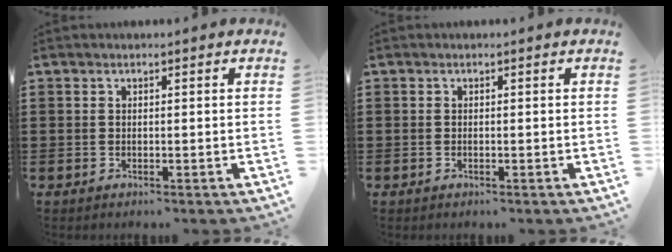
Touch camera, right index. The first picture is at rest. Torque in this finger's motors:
{"motor_torque": [2.14, 0.00, -0.02, 0.00]}